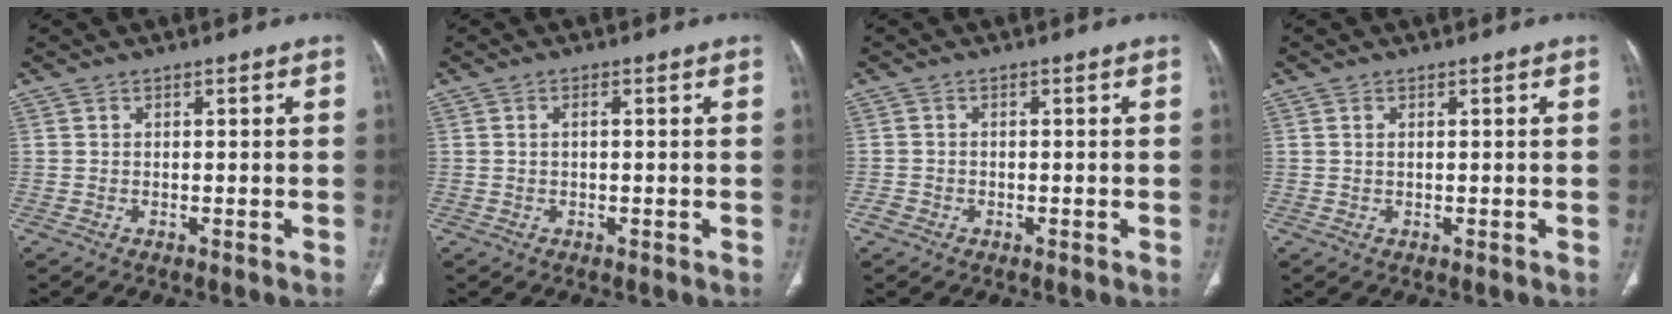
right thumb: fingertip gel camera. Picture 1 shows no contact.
{"total": 1.1, "force": [0.1, 0.4, 1.0], "torque": [-0.022, 0.002, 0.002]}
{"total": 1.4, "force": [-0.8, 1.2, 0.4], "torque": [-0.006, 0.004, -0.017]}
{"total": 0.7, "force": [0.3, 0.3, 0.6], "torque": [-0.013, 0.003, 0.006]}